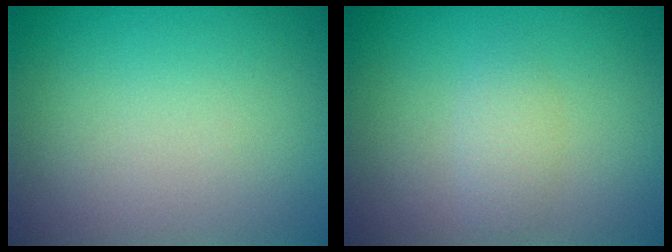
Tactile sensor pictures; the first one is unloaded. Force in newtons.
{"total": 1.5, "press": 1.5, "slide": 0.0}